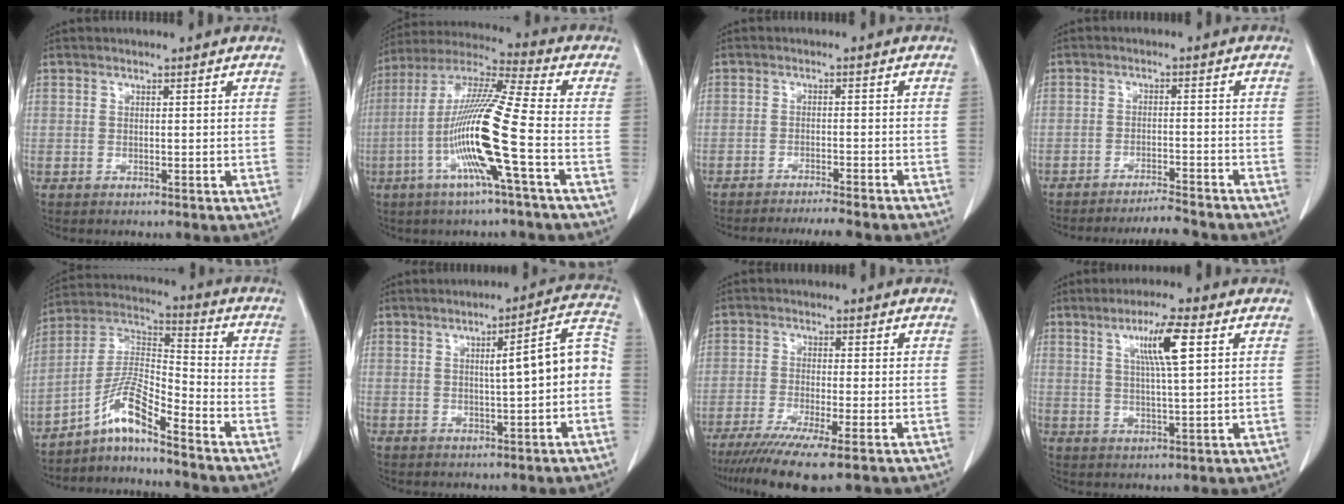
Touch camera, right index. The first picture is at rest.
{"total": 15.8, "force": [-4.6, -0.9, 15.0], "torque": [-0.301, -0.005, -0.100]}
{"total": 9.8, "force": [-9.1, 0.5, 3.5], "torque": [-0.039, -0.013, -0.117]}
{"total": 9.0, "force": [-8.6, -0.2, 2.6], "torque": [-0.030, -0.014, -0.122]}
{"total": 8.5, "force": [-6.3, 0.1, 5.7], "torque": [-0.123, 0.012, -0.121]}
{"total": 8.0, "force": [-0.4, 0.8, 8.0], "torque": [-0.102, 0.029, -0.008]}
{"total": 9.5, "force": [-6.4, 0.2, 7.0], "torque": [-0.117, -0.024, -0.102]}
{"total": 7.3, "force": [2.7, 0.1, 6.8], "torque": [-0.122, 0.004, 0.048]}